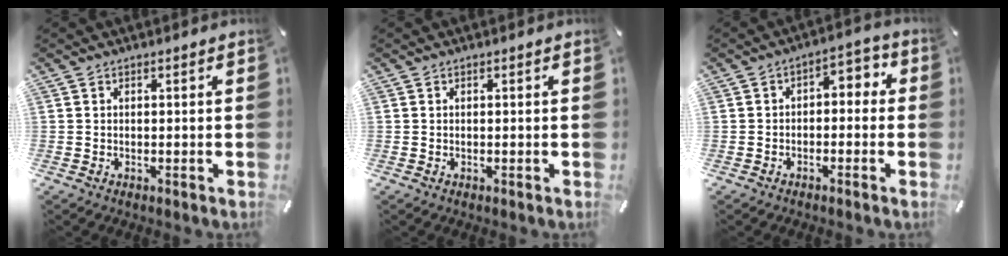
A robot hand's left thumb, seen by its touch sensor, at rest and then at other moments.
{"total": 0.0}
{"total": 3.7, "force": [-2.1, 2.4, 2.0], "torque": [-0.030, 0.015, -0.047]}